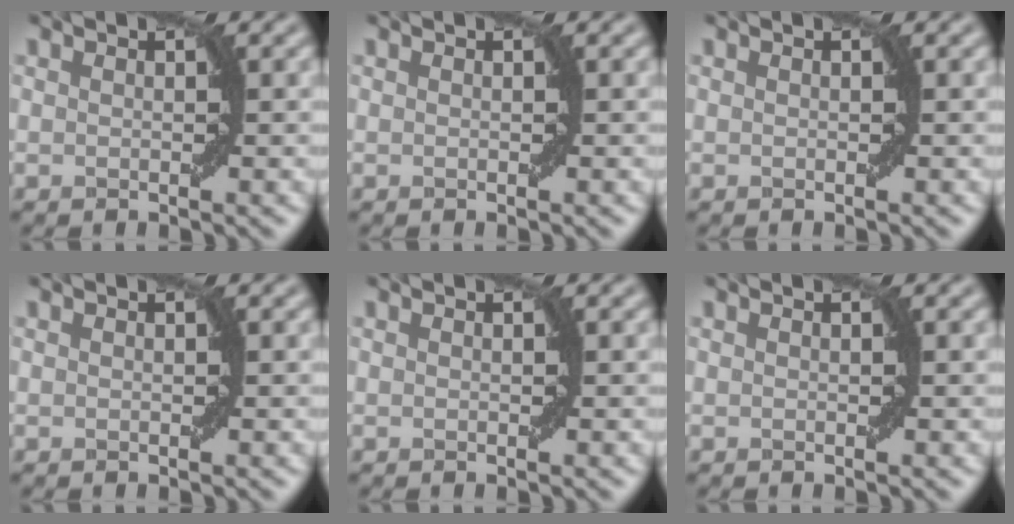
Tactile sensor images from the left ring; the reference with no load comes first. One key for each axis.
{"total": 0.0}
{"total": 0.0}
{"total": 0.0}
{"total": 0.0}
{"total": 0.0}